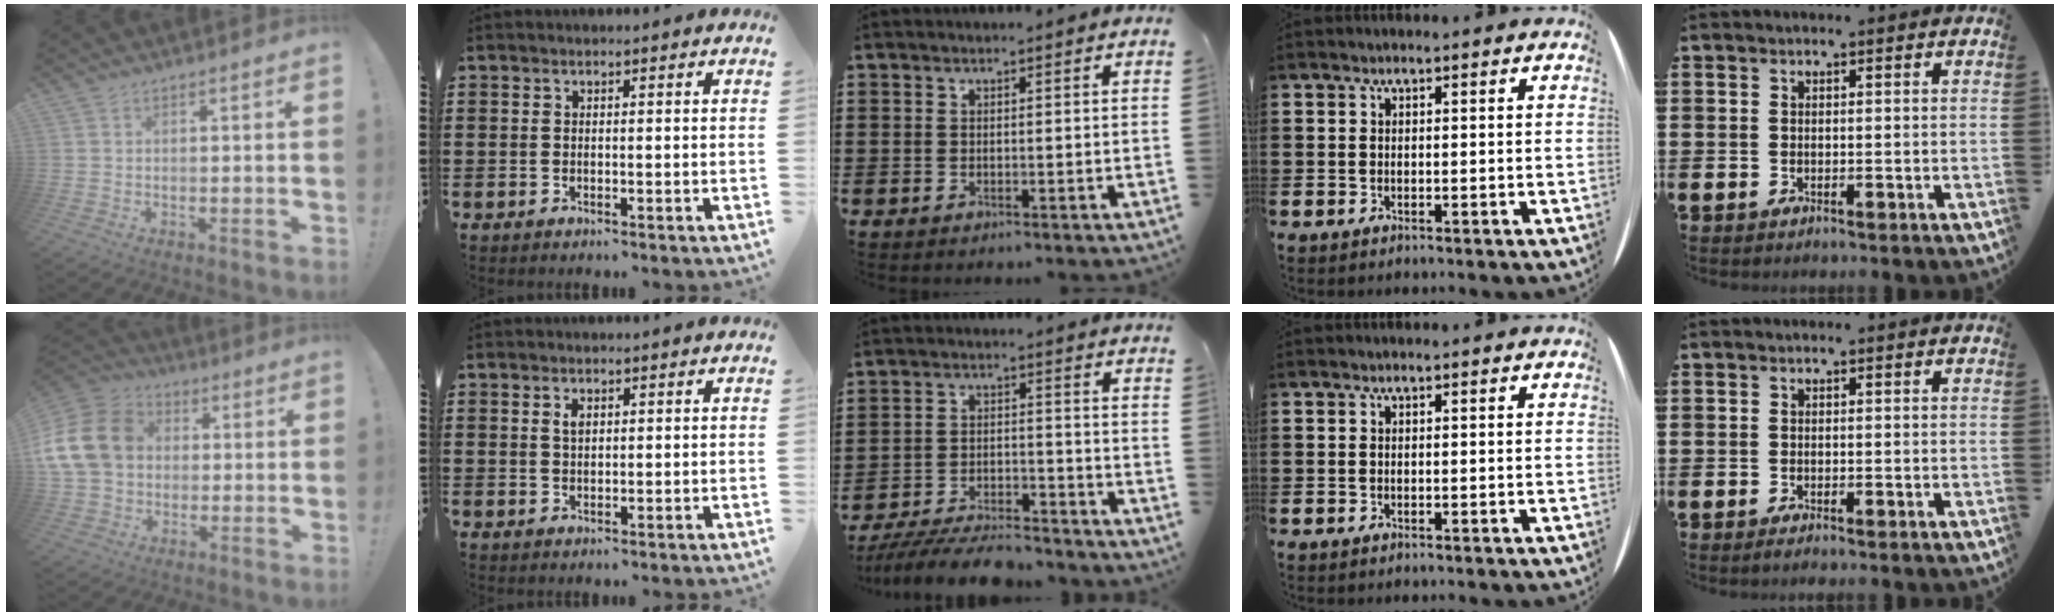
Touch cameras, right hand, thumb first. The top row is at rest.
{"thumb": {"total": 18.6, "force": [2.4, 14.8, 11.1], "torque": [-0.206, 0.010, 0.049]}, "index": {"total": 1.6, "force": [0.7, 0.8, 1.2], "torque": [-0.026, 0.004, 0.012]}, "middle": {"total": 6.8, "force": [-6.5, 0.8, 1.9], "torque": [-0.037, 0.003, -0.125]}, "little": {"total": 0.5, "force": [-0.4, 0.0, 0.4], "torque": [-0.006, -0.003, -0.007]}}